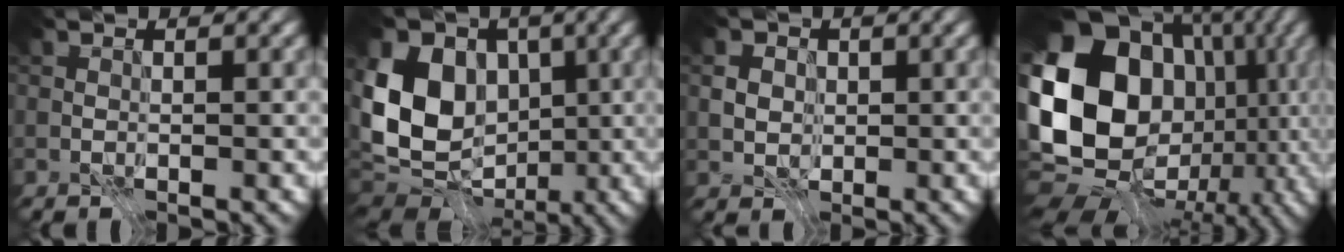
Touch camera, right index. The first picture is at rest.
{"total": 13.1, "force": [0.0, 10.0, 8.4], "torque": [-0.179, 0.014, -0.019]}
{"total": 2.7, "force": [0.2, 2.3, 1.2], "torque": [-0.027, 0.001, 0.003]}
{"total": 20.1, "force": [1.2, 15.9, 12.2], "torque": [-0.244, 0.002, 0.048]}